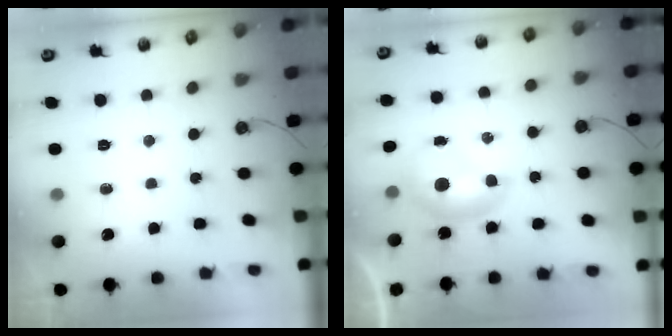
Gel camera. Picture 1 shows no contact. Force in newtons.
{"total": 0.0}